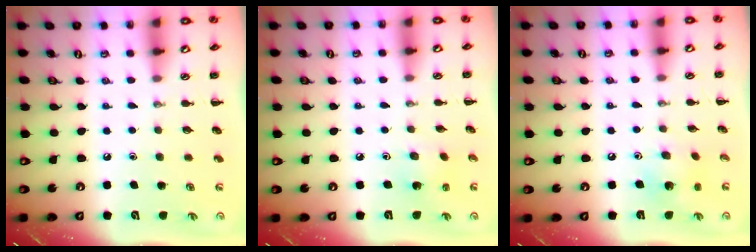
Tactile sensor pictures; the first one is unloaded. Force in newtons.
{"total": 2.4, "press": 2.2, "slide": 0.8}
{"total": 5.2, "press": 5.1, "slide": 1.1}